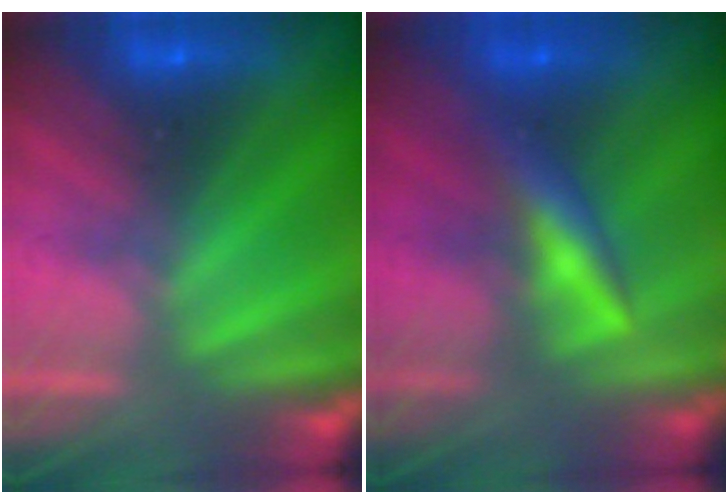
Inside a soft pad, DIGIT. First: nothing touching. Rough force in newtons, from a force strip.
{"total": 2.4}